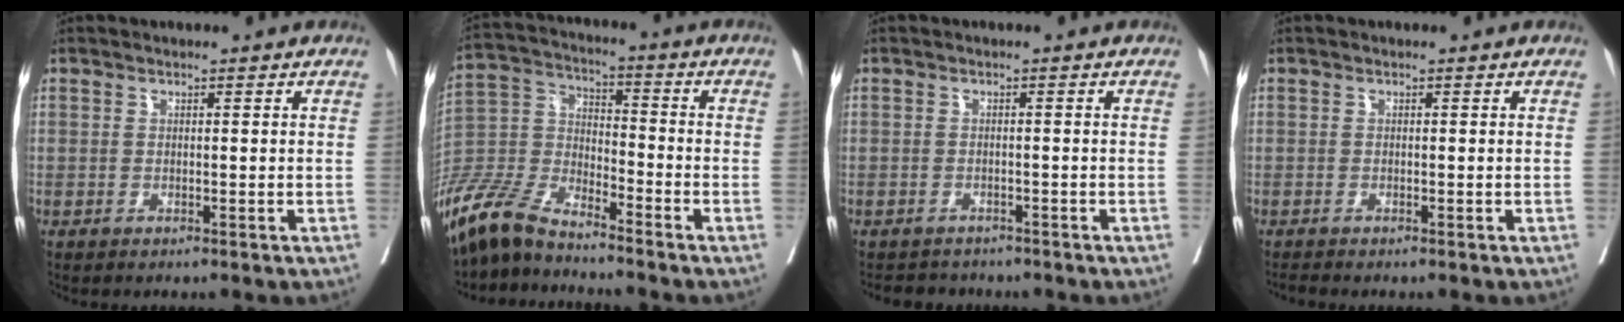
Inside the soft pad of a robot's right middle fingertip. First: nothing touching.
{"total": 11.3, "force": [-10.0, 2.7, 4.5], "torque": [-0.101, -0.004, -0.202]}
{"total": 3.6, "force": [-3.2, 1.5, 0.0], "torque": [-0.002, -0.002, -0.047]}
{"total": 0.6, "force": [-0.6, -0.2, 0.0], "torque": [-0.008, -0.006, -0.013]}